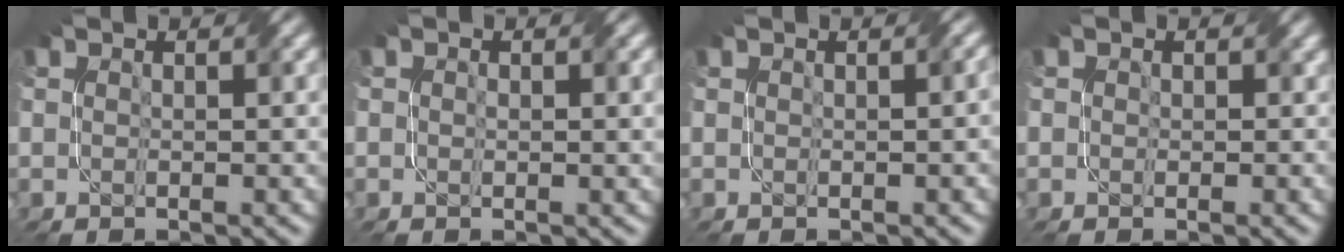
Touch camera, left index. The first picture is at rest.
{"total": 1.3, "force": [0.3, 0.8, 1.0], "torque": [-0.012, -0.003, 0.007]}
{"total": 0.9, "force": [0.2, 0.3, 0.8], "torque": [-0.008, 0.005, 0.003]}
{"total": 1.3, "force": [0.4, 1.1, 0.3], "torque": [-0.002, -0.001, 0.000]}